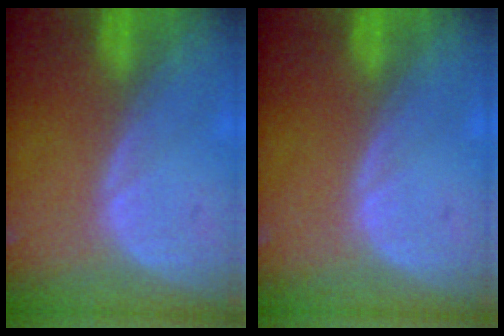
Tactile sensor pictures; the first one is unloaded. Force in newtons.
{"total": 0.0}